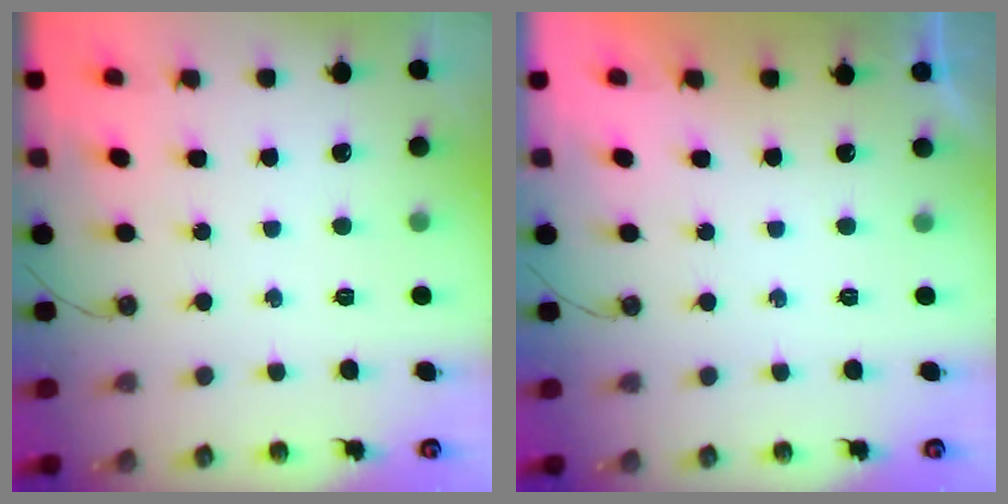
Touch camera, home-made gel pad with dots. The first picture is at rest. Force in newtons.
{"total": 0.0}